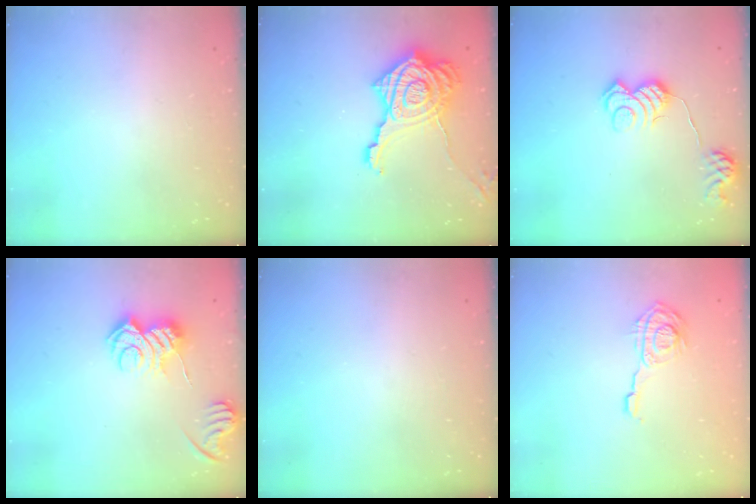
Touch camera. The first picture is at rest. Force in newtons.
{"total": 23.1, "press": 23.0, "slide": 2.2}
{"total": 11.1, "press": 11.0, "slide": 0.7}
{"total": 9.8, "press": 9.8, "slide": 0.2}
{"total": 0.0}
{"total": 9.7, "press": 9.7, "slide": 0.5}